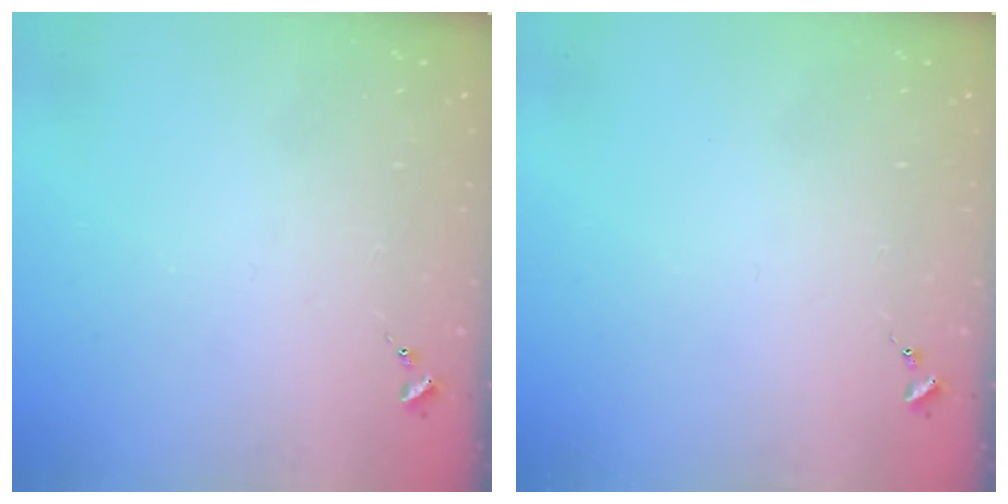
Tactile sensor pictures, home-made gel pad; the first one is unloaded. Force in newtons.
{"total": 0.0}